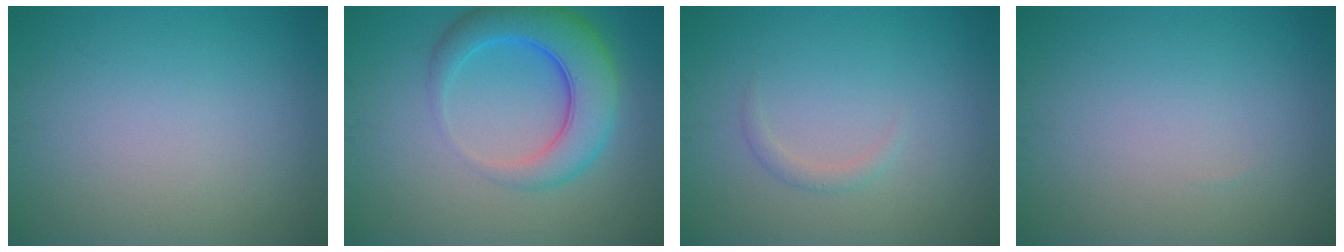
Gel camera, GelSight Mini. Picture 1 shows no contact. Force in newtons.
{"total": 6.6, "press": 6.5, "slide": 0.4}
{"total": 1.0, "press": 1.0, "slide": 0.0}
{"total": 0.0}